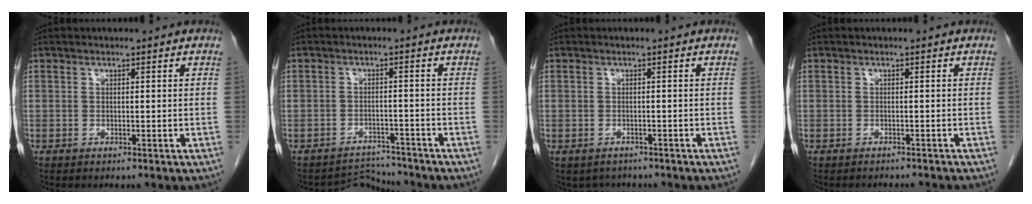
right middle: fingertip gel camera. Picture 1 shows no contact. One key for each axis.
{"total": 4.0, "fx": -3.5, "fy": 0.0, "fz": -1.9, "tx": 0.035, "ty": 0.006, "tz": -0.050}
{"total": 3.0, "fx": -2.6, "fy": 1.6, "fz": 0.2, "tx": -0.009, "ty": 0.000, "tz": -0.035}
{"total": 4.8, "fx": -4.5, "fy": 0.5, "fz": 1.3, "tx": -0.016, "ty": -0.009, "tz": -0.052}